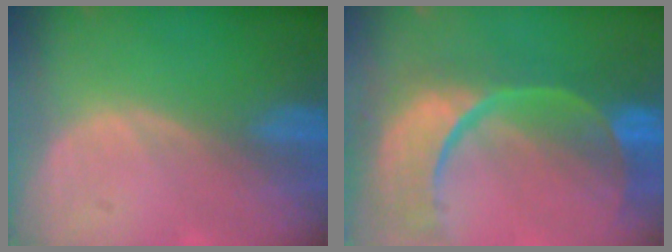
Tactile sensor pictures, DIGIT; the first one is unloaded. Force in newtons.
{"total": 13.8, "press": 10.9, "slide": 8.4}